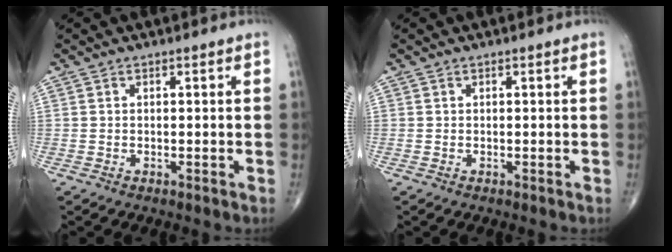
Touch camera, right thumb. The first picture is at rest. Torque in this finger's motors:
{"motor_torque": [0.08, -0.18, 0.23, 0.11, -0.03]}